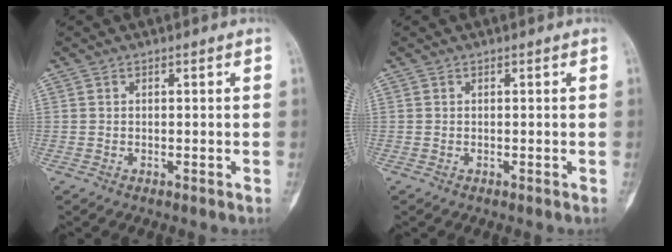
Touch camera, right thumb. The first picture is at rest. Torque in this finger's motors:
{"motor_torque": [0.00, 0.00, 0.00, 0.00, 0.00]}